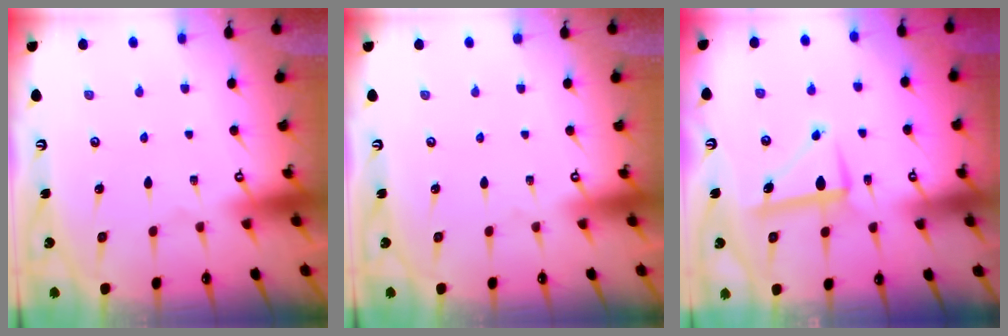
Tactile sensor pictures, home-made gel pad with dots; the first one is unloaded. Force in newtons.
{"total": 0.0}
{"total": 8.4, "press": 8.3, "slide": 1.2}